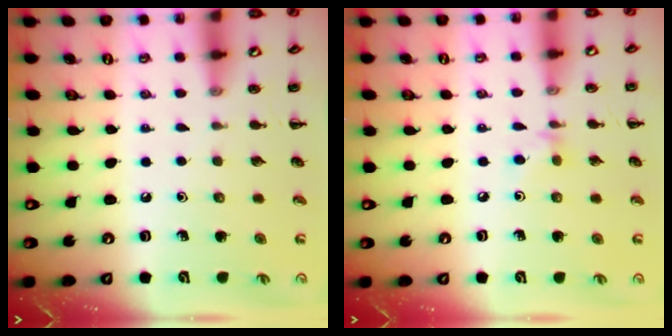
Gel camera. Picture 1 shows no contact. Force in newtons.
{"total": 4.7, "press": 4.5, "slide": 1.5}